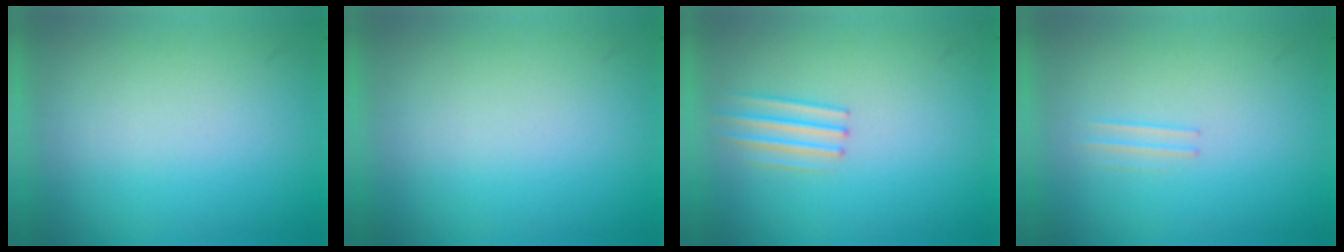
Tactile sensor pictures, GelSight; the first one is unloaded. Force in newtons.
{"total": 0.0}
{"total": 1.7}
{"total": 1.2}